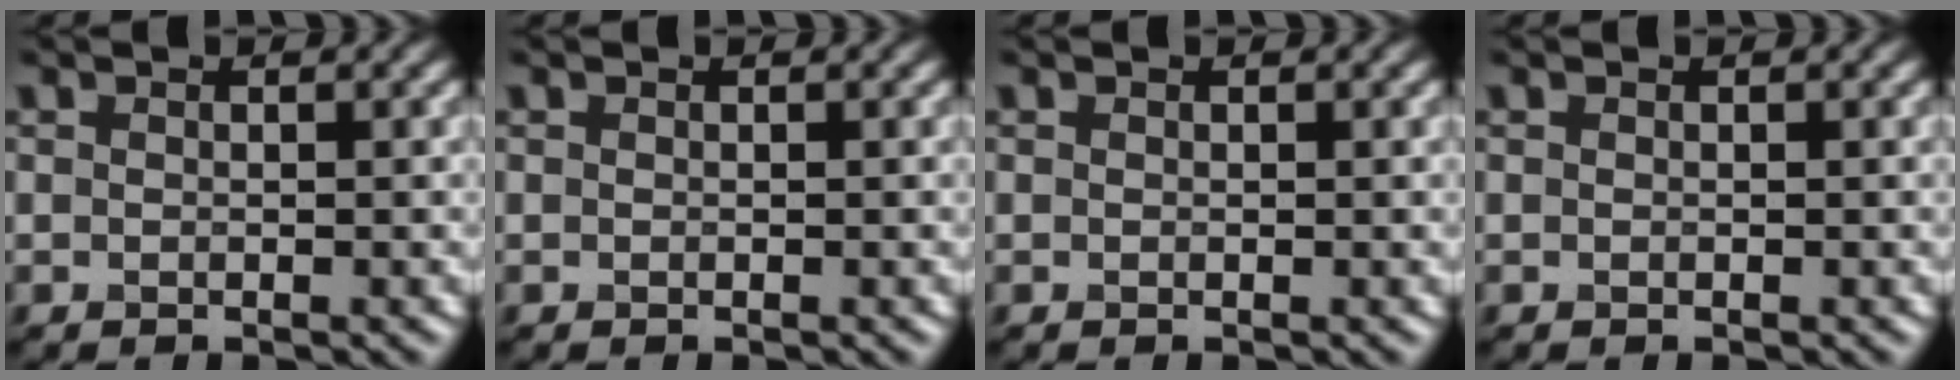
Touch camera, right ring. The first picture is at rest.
{"total": 0.0}
{"total": 0.0}
{"total": 0.0}